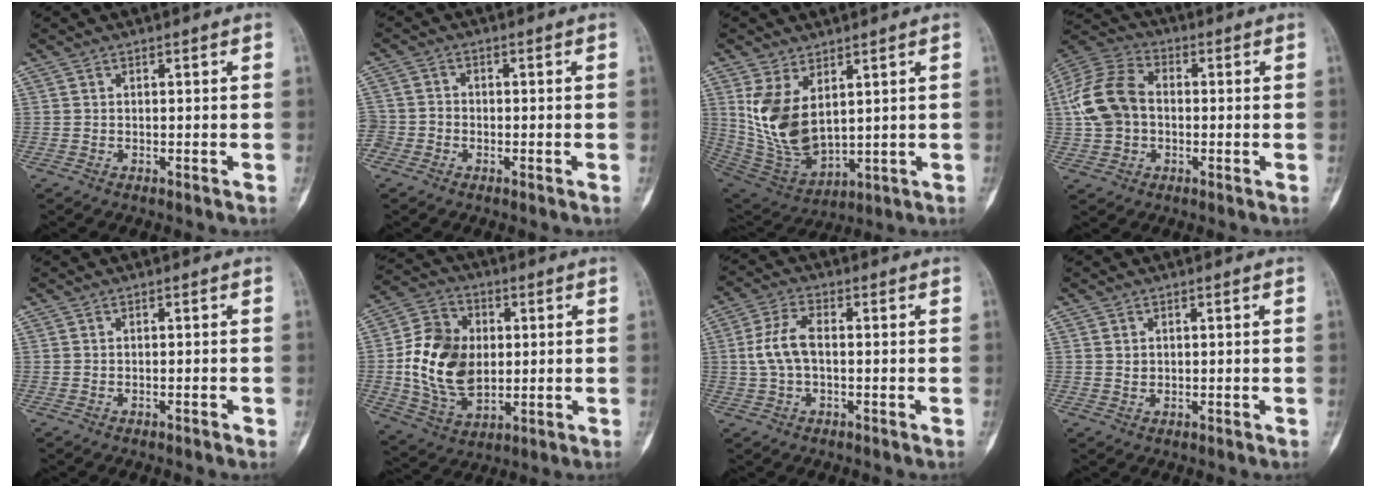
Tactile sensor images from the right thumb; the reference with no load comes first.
{"total": 5.1, "force": [-2.0, 4.5, 1.3], "torque": [-0.023, 0.018, -0.043]}
{"total": 13.7, "force": [3.6, 8.1, 10.5], "torque": [-0.186, -0.022, 0.096]}
{"total": 13.7, "force": [0.0, 10.1, 9.2], "torque": [-0.177, 0.031, -0.008]}
{"total": 0.8, "force": [-0.5, 0.3, 0.5], "torque": [-0.007, 0.004, -0.008]}
{"total": 16.6, "force": [0.1, 11.9, 11.5], "torque": [-0.181, 0.002, 0.009]}
{"total": 6.9, "force": [-0.1, 3.9, 5.7], "torque": [-0.123, 0.019, -0.008]}
{"total": 1.5, "force": [0.2, 1.3, 0.6], "torque": [-0.002, 0.001, 0.006]}